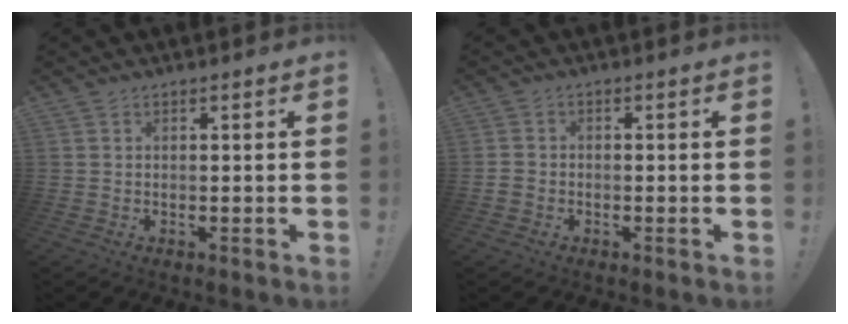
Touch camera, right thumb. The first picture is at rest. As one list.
[{"total": 1.9, "force": [-1.0, 1.5, 0.6], "torque": [-0.007, 0.008, -0.018]}]